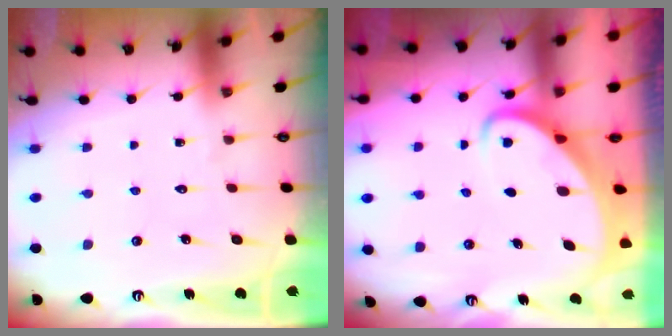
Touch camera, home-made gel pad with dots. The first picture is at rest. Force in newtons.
{"total": 3.6, "press": 3.6, "slide": 0.4}